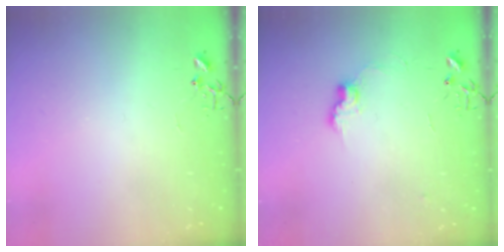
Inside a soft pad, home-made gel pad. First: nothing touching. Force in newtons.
{"total": 8.6, "press": 8.5, "slide": 0.4}